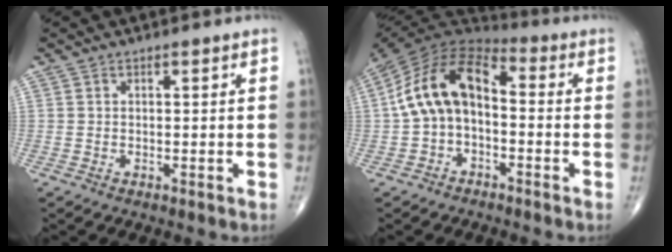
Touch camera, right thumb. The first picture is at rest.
{"total": 14.2, "force": [-0.6, 8.8, 11.1], "torque": [-0.196, 0.046, -0.025]}